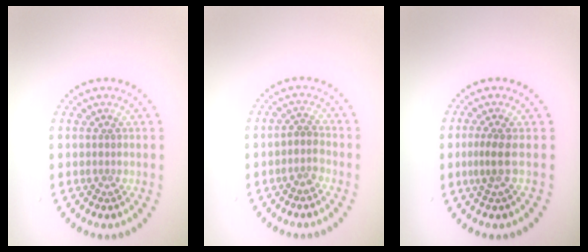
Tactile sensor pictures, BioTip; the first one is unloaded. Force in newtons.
{"total": 1.5, "press": 1.2, "slide": 1.0}
{"total": 1.7, "press": 1.3, "slide": 1.2}